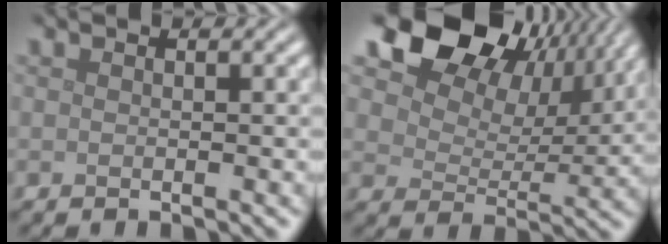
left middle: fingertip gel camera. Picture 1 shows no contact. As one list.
[{"total": 14.8, "force": [8.8, 9.1, 7.6], "torque": [-0.144, 0.034, 0.134]}]